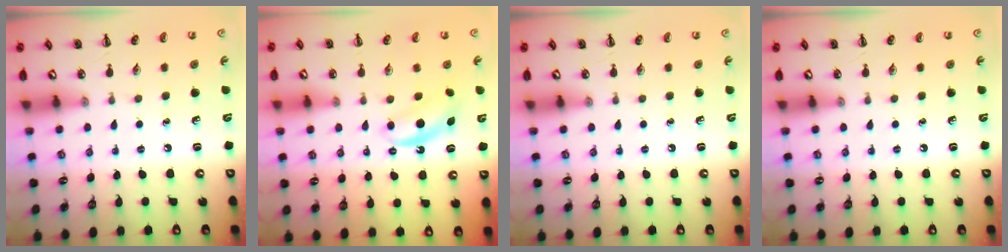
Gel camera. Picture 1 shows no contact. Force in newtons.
{"total": 5.6, "press": 5.5, "slide": 1.3}
{"total": 0.0}
{"total": 0.0}